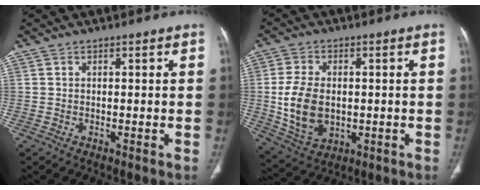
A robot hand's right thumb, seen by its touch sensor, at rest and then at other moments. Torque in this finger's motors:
{"motor_torque": [-0.35, 0.84, 0.46, 0.65, 0.33]}